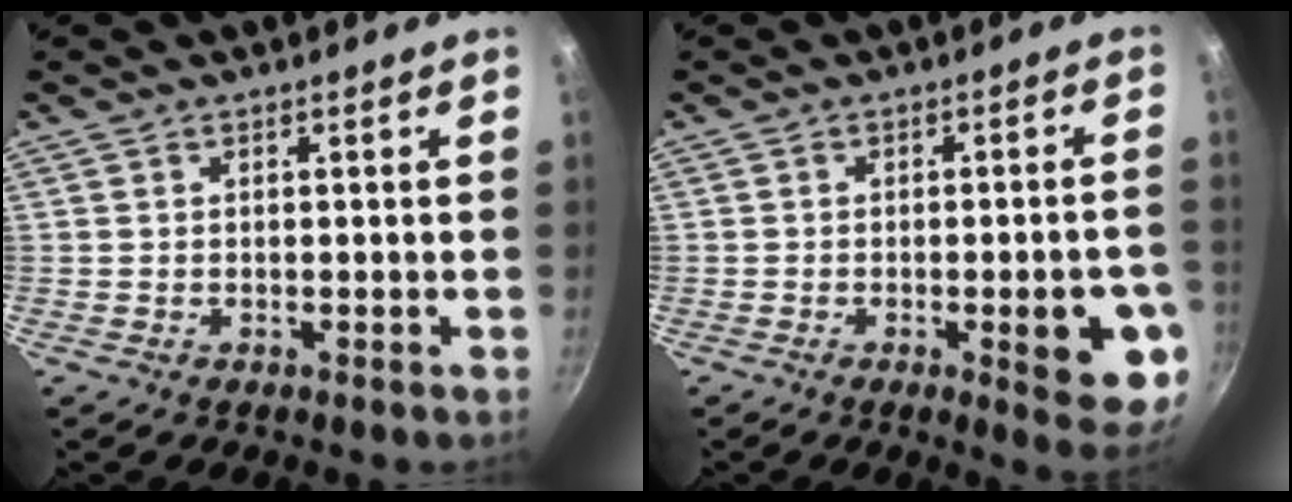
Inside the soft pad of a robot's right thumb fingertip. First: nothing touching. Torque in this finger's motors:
{"motor_torque": [1.54, 1.23, 1.46, -0.22, 0.03]}